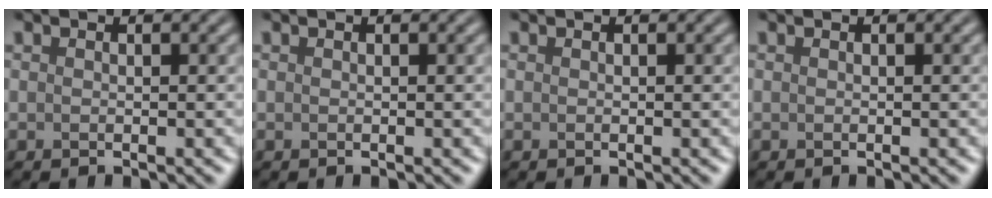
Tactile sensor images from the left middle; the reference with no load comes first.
{"total": 0.0}
{"total": 0.0}
{"total": 0.0}